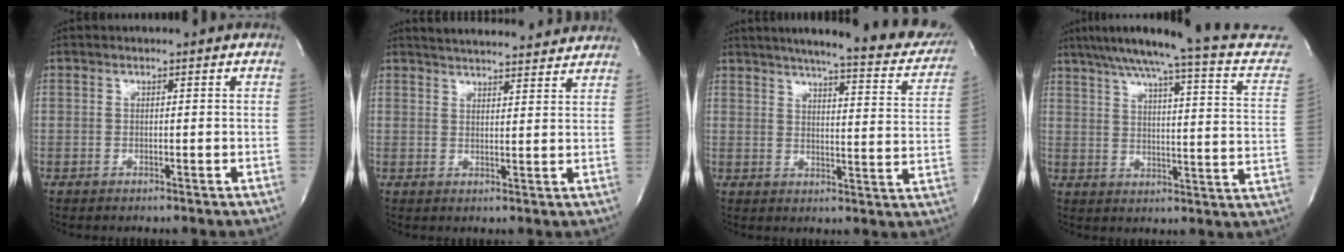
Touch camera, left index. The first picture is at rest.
{"total": 15.2, "force": [14.3, 2.1, 4.5], "torque": [-0.063, 0.017, 0.181]}
{"total": 22.7, "force": [19.2, 3.1, 11.6], "torque": [-0.157, -0.041, 0.221]}
{"total": 22.1, "force": [19.6, -0.2, 10.1], "torque": [-0.150, -0.054, 0.239]}